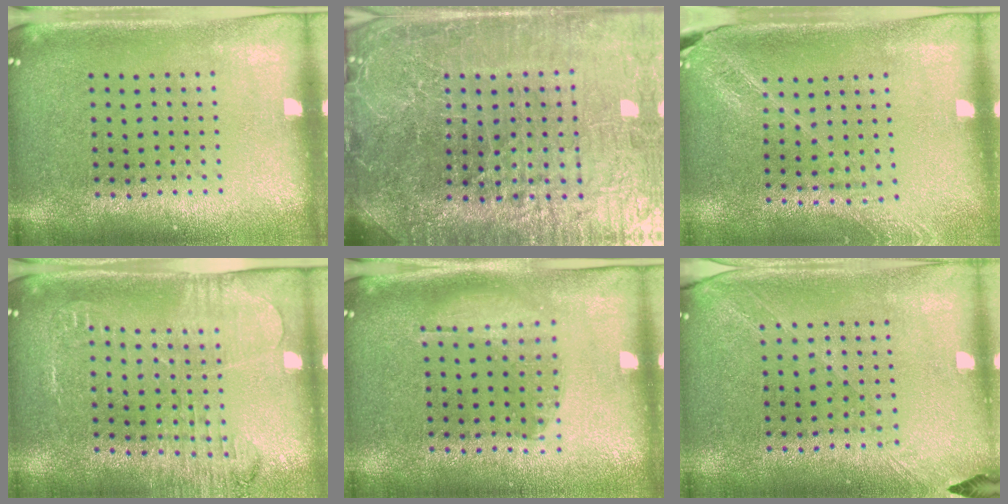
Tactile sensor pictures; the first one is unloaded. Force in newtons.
{"total": 7.1, "press": 6.3, "slide": 3.5}
{"total": 1.5, "press": 1.5, "slide": 0.2}
{"total": 2.0, "press": 2.0, "slide": 0.1}
{"total": 1.0, "press": 0.9, "slide": 0.4}
{"total": 1.4, "press": 1.2, "slide": 0.8}